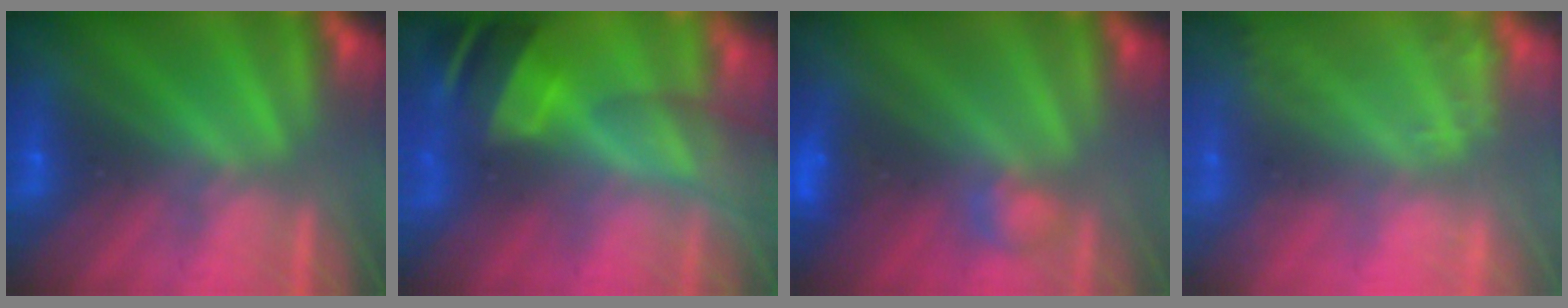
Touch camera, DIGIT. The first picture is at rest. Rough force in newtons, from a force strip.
{"total": 10.9}
{"total": 2.8}
{"total": 1.8}